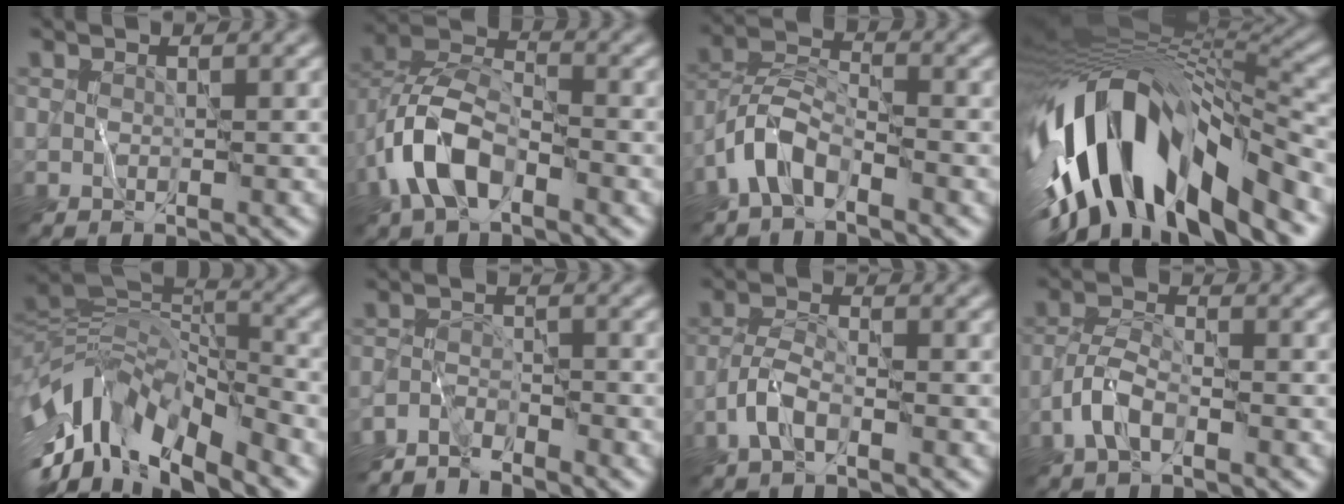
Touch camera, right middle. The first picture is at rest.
{"total": 6.7, "force": [-3.0, 3.6, 4.7], "torque": [-0.090, 0.009, -0.067]}
{"total": 3.9, "force": [-2.6, 1.7, 2.4], "torque": [-0.041, 0.010, -0.060]}
{"total": 15.5, "force": [-5.4, 7.2, 12.7], "torque": [-0.234, 0.000, -0.080]}
{"total": 12.5, "force": [-5.3, 5.6, 9.8], "torque": [-0.197, 0.015, -0.095]}
{"total": 3.5, "force": [-3.2, 0.9, 0.9], "torque": [-0.014, 0.000, -0.069]}
{"total": 2.6, "force": [-1.4, 1.0, 2.0], "torque": [-0.042, 0.008, -0.036]}
{"total": 3.0, "force": [-1.6, 1.2, 2.2], "torque": [-0.044, 0.009, -0.040]}